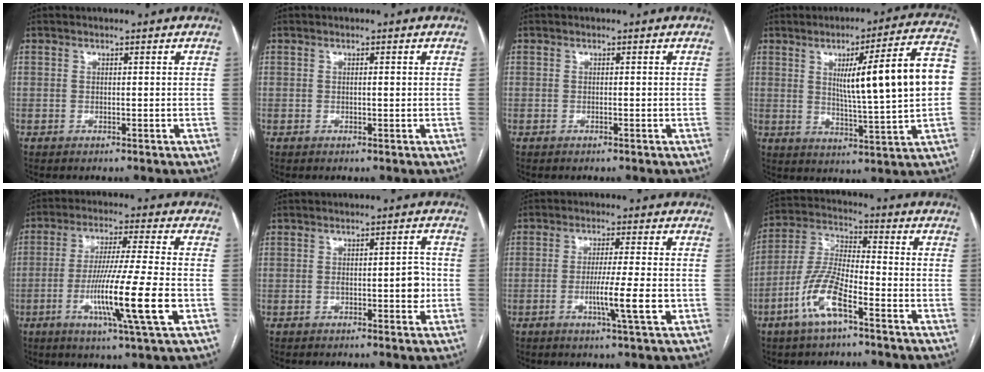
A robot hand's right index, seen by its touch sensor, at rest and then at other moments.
{"total": 0.5, "force": [0.0, 0.1, 0.5], "torque": [-0.010, 0.001, 0.001]}
{"total": 0.0}
{"total": 16.9, "force": [2.2, 0.2, 16.7], "torque": [-0.238, 0.015, 0.033]}
{"total": 13.9, "force": [-3.9, -0.8, 13.3], "torque": [-0.247, -0.023, -0.074]}
{"total": 4.0, "force": [-0.8, 1.2, 3.7], "torque": [-0.054, 0.006, -0.006]}
{"total": 7.0, "force": [-1.8, -0.7, 6.7], "torque": [-0.112, -0.012, -0.031]}
{"total": 10.2, "force": [-5.2, 2.3, 8.5], "torque": [-0.187, 0.000, -0.104]}